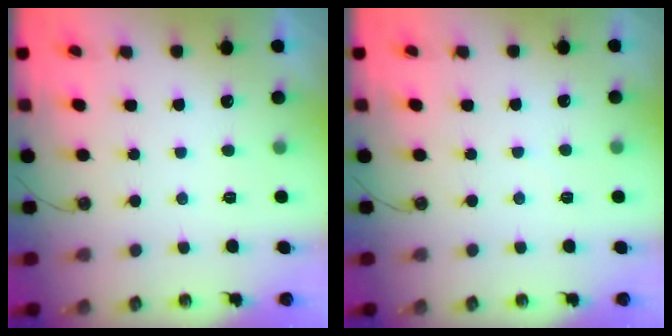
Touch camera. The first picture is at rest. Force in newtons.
{"total": 2.5, "press": 2.4, "slide": 0.4}